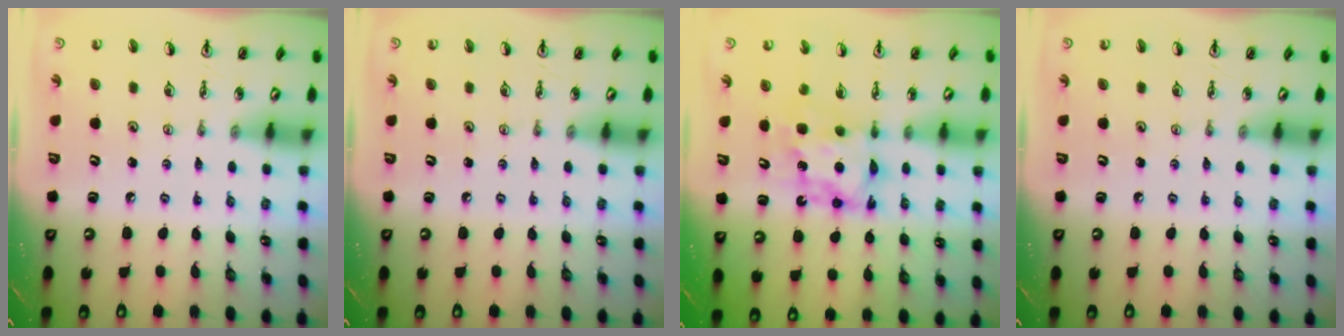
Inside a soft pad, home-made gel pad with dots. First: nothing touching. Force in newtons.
{"total": 0.0}
{"total": 6.9, "press": 6.9, "slide": 0.6}
{"total": 0.0}